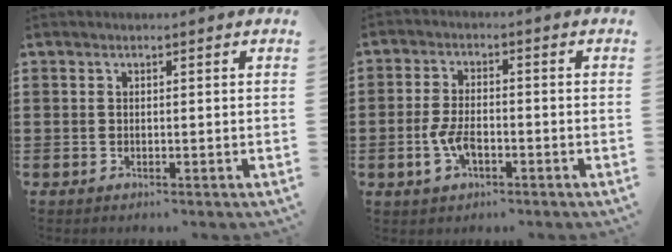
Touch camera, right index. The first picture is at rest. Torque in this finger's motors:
{"motor_torque": [1.19, 0.94, 0.17, 0.08]}